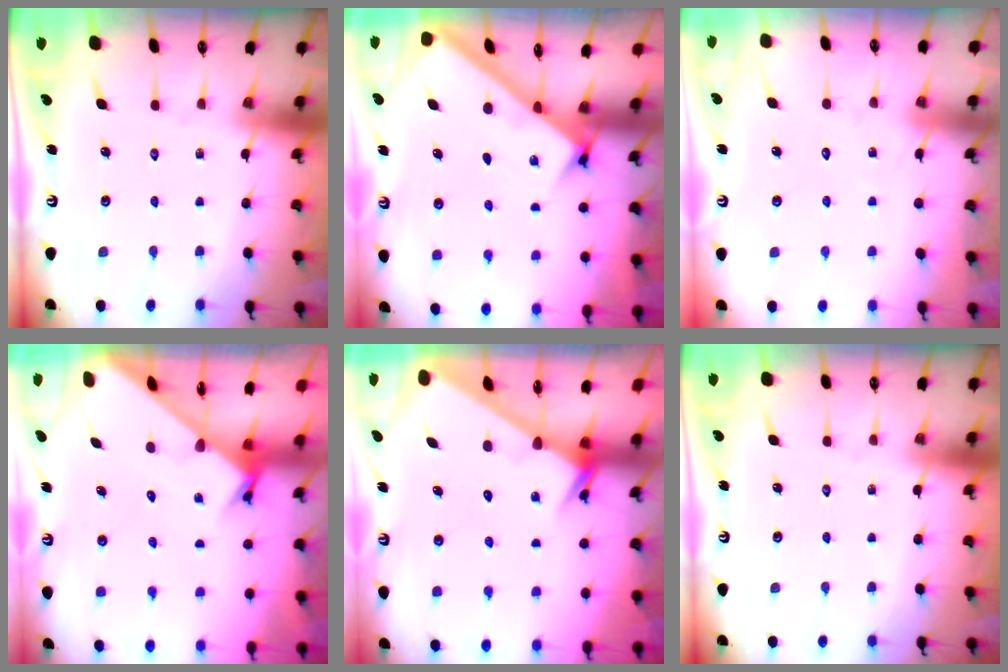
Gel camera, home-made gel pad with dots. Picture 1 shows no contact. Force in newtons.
{"total": 2.5, "press": 2.5, "slide": 0.3}
{"total": 6.1, "press": 6.1, "slide": 0.6}
{"total": 2.2, "press": 2.2, "slide": 0.2}
{"total": 2.6, "press": 2.6, "slide": 0.1}
{"total": 0.0}